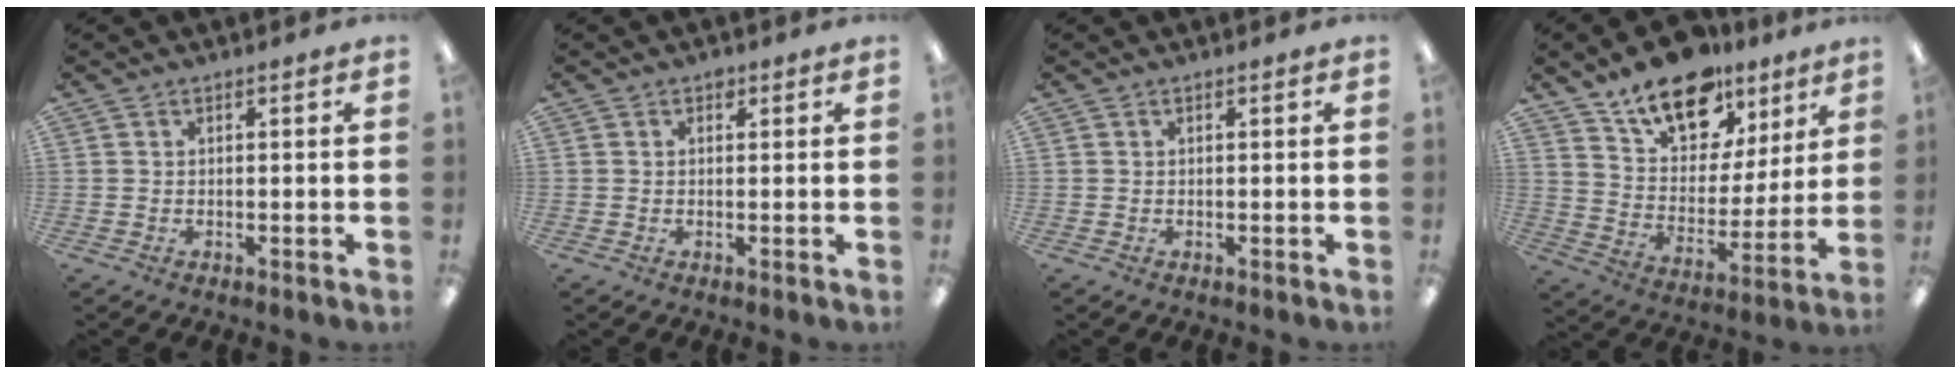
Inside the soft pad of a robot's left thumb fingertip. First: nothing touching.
{"total": 1.1, "force": [0.7, 0.7, 0.5], "torque": [-0.003, -0.001, 0.011]}
{"total": 0.0}
{"total": 17.5, "force": [12.9, 9.3, 7.3], "torque": [-0.122, -0.084, 0.231]}